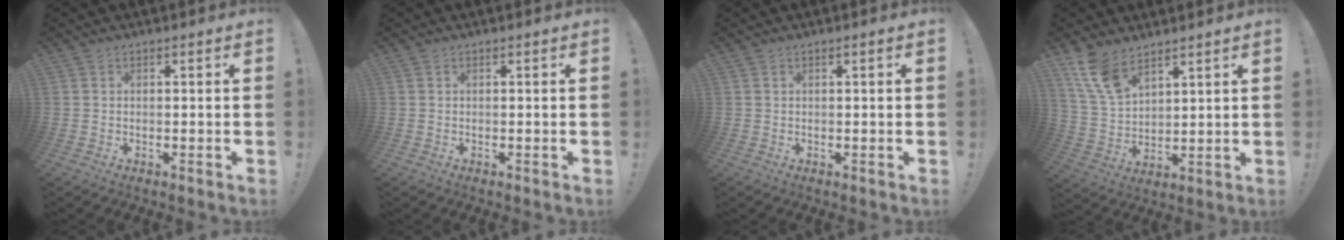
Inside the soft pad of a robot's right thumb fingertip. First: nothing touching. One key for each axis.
{"total": 0.0}
{"total": 0.8, "fx": 0.2, "fy": -0.3, "fz": 0.7, "tx": -0.005, "ty": -0.004, "tz": 0.000}
{"total": 10.9, "fx": 7.8, "fy": 5.3, "fz": 5.4, "tx": -0.104, "ty": -0.040, "tz": 0.153}